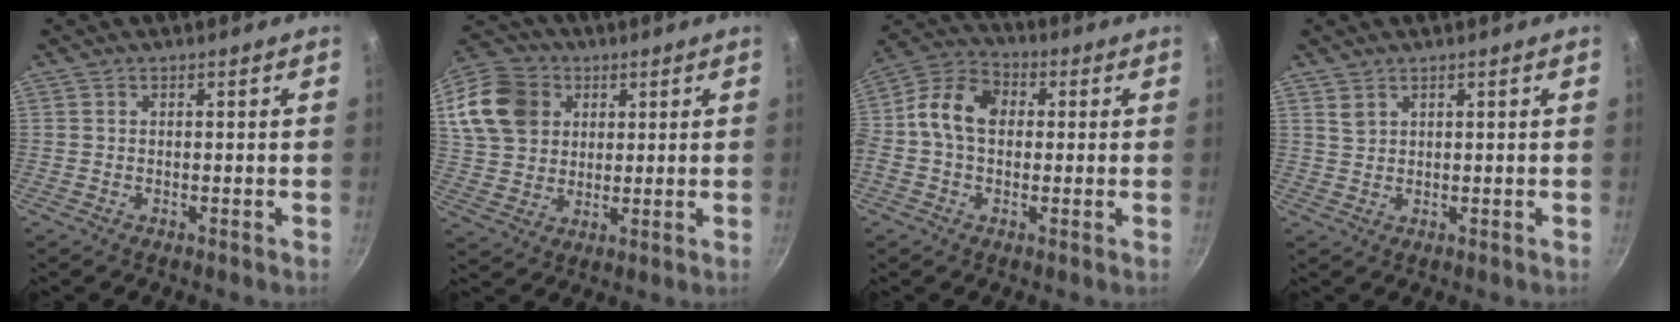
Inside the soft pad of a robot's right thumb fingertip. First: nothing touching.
{"total": 16.5, "force": [5.7, 13.3, 7.9], "torque": [-0.151, 0.011, 0.107]}
{"total": 11.6, "force": [0.8, 8.5, 7.9], "torque": [-0.123, 0.028, -0.009]}
{"total": 1.9, "force": [1.3, 1.2, 0.8], "torque": [-0.010, -0.002, 0.029]}